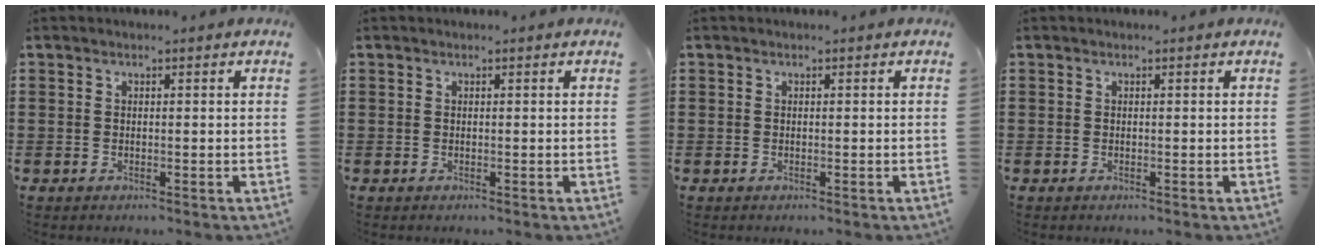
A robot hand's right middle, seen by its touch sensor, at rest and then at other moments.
{"total": 0.0}
{"total": 0.0}
{"total": 0.0}